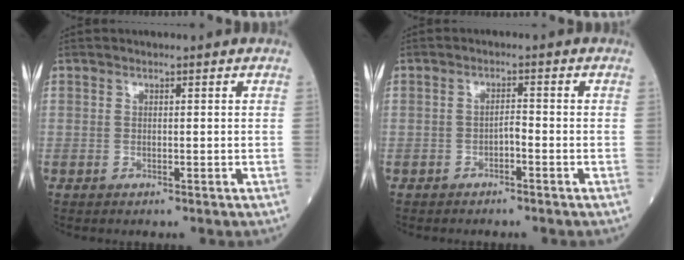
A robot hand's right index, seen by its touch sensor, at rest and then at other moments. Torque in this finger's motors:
{"motor_torque": [0.16, -0.09, 0.13, 0.04]}